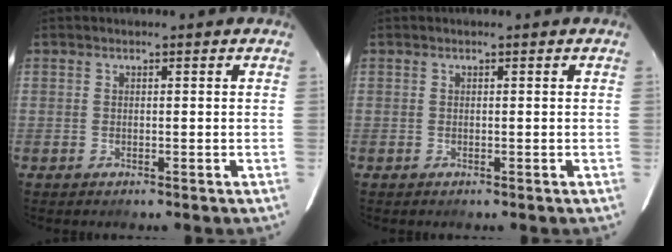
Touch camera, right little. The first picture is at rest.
{"total": 0.0}